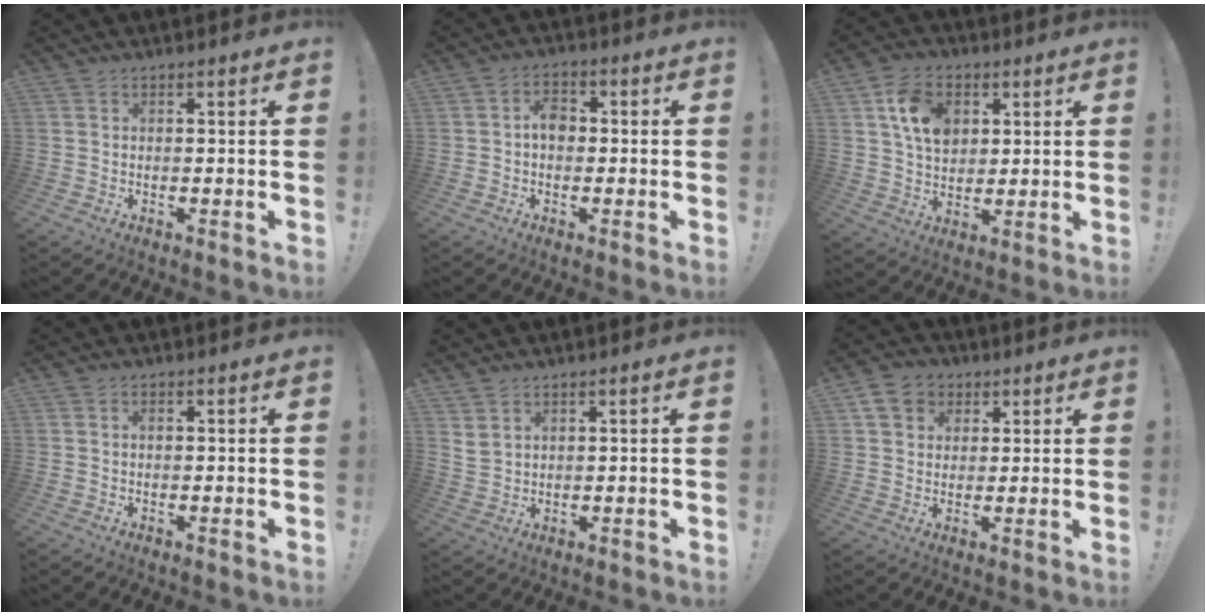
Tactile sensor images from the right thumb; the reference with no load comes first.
{"total": 5.2, "force": [-0.1, 3.7, 3.7], "torque": [-0.054, 0.005, -0.004]}
{"total": 12.0, "force": [4.6, 8.8, 6.8], "torque": [-0.111, 0.001, 0.092]}
{"total": 0.6, "force": [0.0, 0.3, 0.5], "torque": [-0.013, 0.002, 0.000]}
{"total": 3.6, "force": [2.8, 1.9, 1.2], "torque": [-0.020, -0.012, 0.053]}
{"total": 8.1, "force": [3.6, 6.7, 2.8], "torque": [-0.042, -0.010, 0.074]}